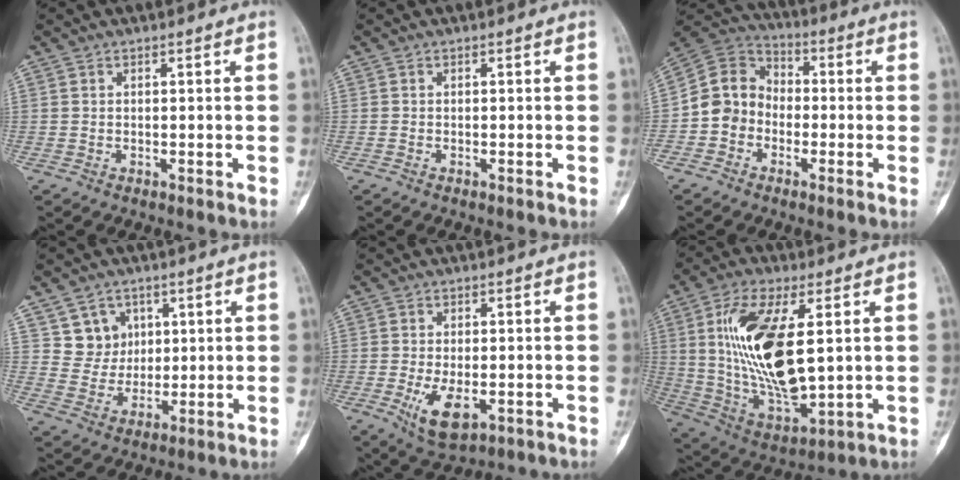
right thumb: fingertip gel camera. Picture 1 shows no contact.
{"total": 0.0}
{"total": 9.8, "force": [-2.5, 8.5, 4.2], "torque": [-0.064, 0.048, -0.060]}
{"total": 6.8, "force": [2.9, 6.1, 1.1], "torque": [0.016, -0.015, 0.055]}
{"total": 7.3, "force": [-2.4, 3.5, 6.0], "torque": [-0.101, -0.012, -0.033]}
{"total": 20.3, "force": [3.5, 8.6, 18.1], "torque": [-0.348, -0.018, 0.077]}